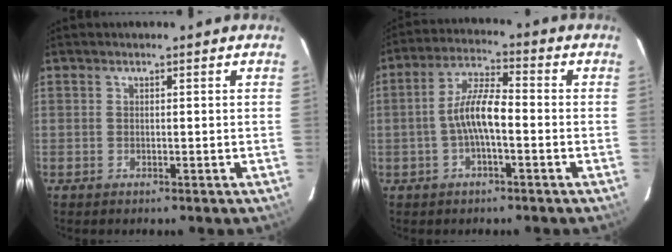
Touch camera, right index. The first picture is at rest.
{"total": 7.4, "force": [-1.8, 1.8, 6.9], "torque": [-0.142, 0.015, -0.033]}